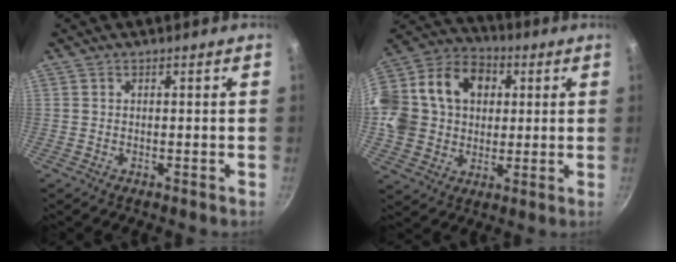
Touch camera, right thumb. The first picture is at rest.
{"total": 22.2, "force": [3.7, 17.8, 12.7], "torque": [-0.233, 0.042, 0.059]}